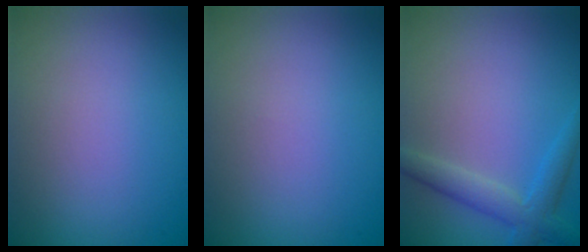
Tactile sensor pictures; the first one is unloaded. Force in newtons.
{"total": 0.0}
{"total": 3.0, "press": 3.0, "slide": 0.0}